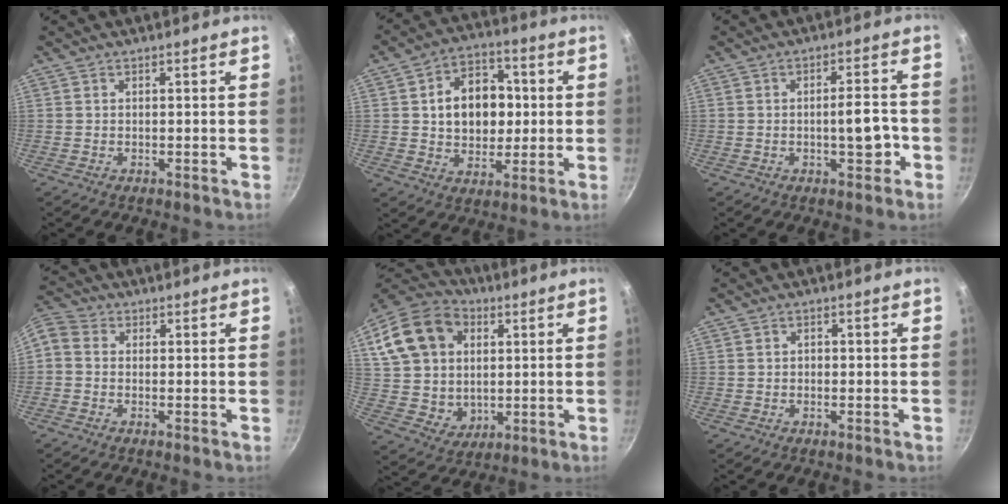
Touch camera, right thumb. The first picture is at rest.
{"total": 13.8, "force": [1.5, 10.3, 9.0], "torque": [-0.100, 0.011, 0.021]}
{"total": 6.2, "force": [-1.8, 2.5, 5.4], "torque": [-0.053, 0.019, -0.026]}
{"total": 6.4, "force": [-0.5, 5.3, 3.6], "torque": [-0.091, 0.028, -0.027]}
{"total": 20.6, "force": [5.5, 16.2, 11.5], "torque": [-0.209, 0.013, 0.105]}
{"total": 1.1, "force": [-0.1, 0.9, 0.5], "torque": [-0.006, 0.004, -0.003]}